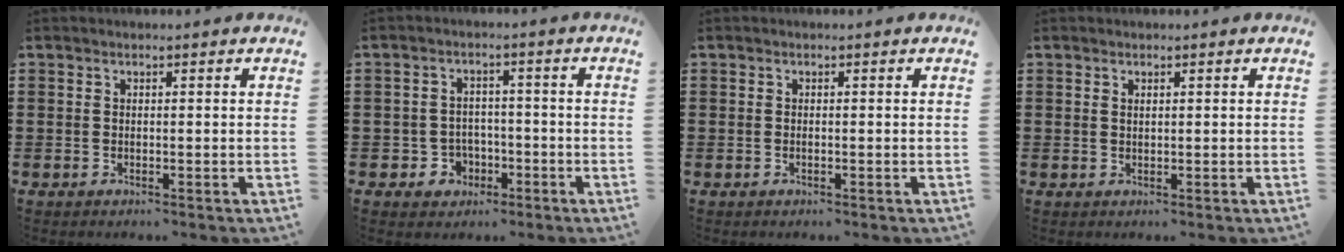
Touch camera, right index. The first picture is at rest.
{"total": 3.6, "force": [-1.7, 3.1, 0.8], "torque": [-0.025, 0.007, -0.037]}
{"total": 0.0}
{"total": 0.5, "force": [0.3, 0.3, 0.4], "torque": [-0.009, 0.002, 0.005]}